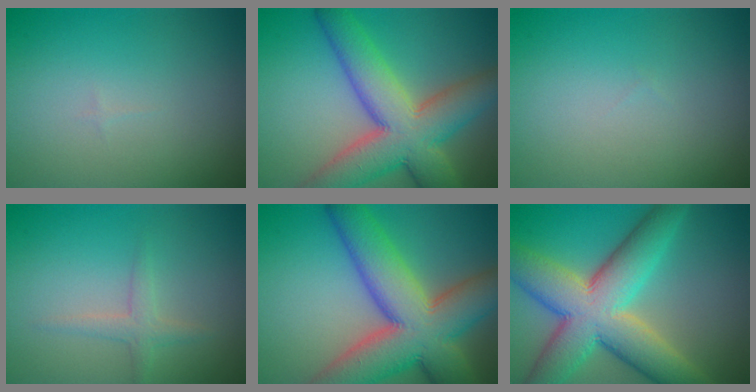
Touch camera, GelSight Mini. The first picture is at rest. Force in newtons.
{"total": 10.0, "press": 10.0, "slide": 0.6}
{"total": 0.0}
{"total": 1.5, "press": 1.5, "slide": 0.1}
{"total": 12.5, "press": 12.4, "slide": 1.2}
{"total": 10.7, "press": 10.7, "slide": 0.5}